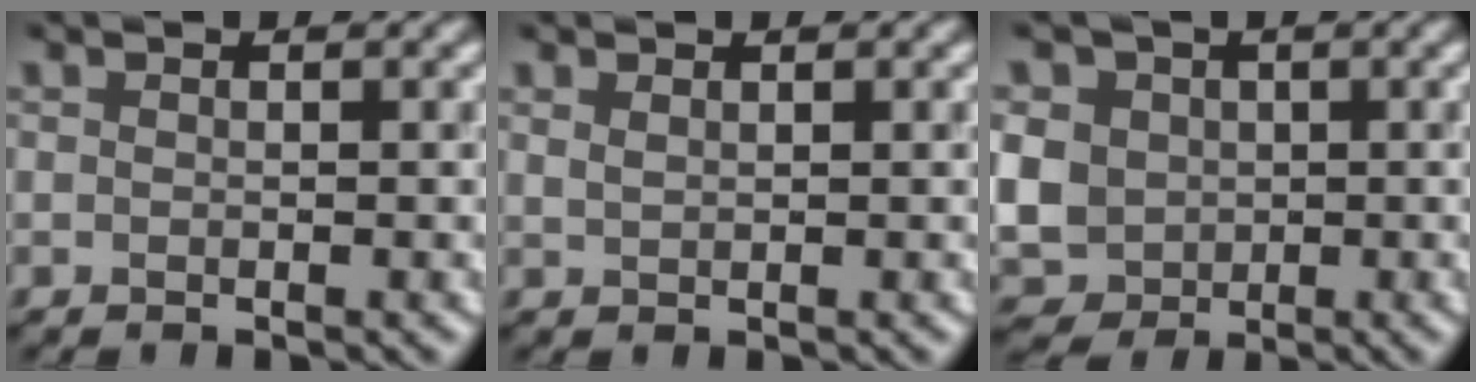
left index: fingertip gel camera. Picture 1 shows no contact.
{"total": 0.6, "force": [0.6, 0.0, 0.0], "torque": [0.000, 0.005, 0.012]}
{"total": 6.2, "force": [0.5, 5.6, 2.5], "torque": [-0.072, 0.012, -0.005]}